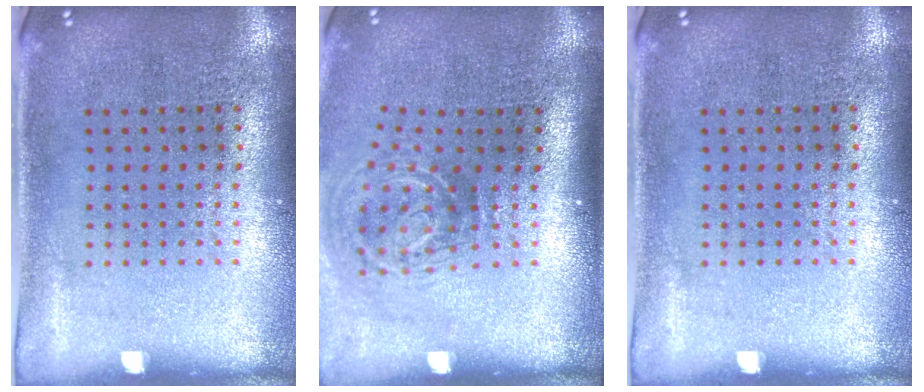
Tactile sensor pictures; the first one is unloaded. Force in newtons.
{"total": 2.1, "press": 1.2, "slide": 1.6}
{"total": 0.0}